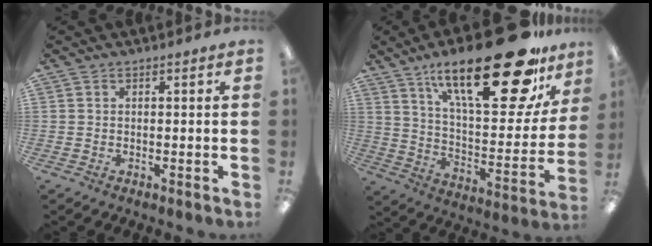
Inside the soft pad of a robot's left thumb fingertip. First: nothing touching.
{"total": 29.7, "force": [18.8, 9.4, 21.0], "torque": [-0.315, -0.117, 0.302]}